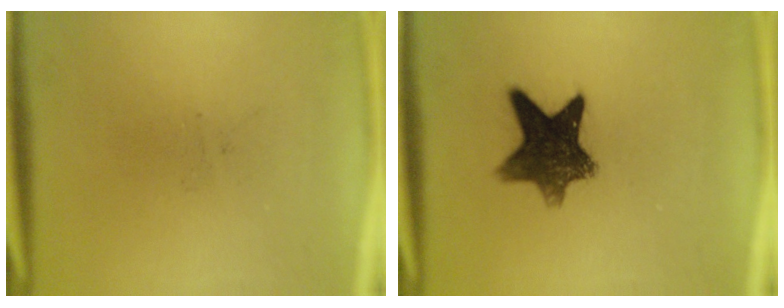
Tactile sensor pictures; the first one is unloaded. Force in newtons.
{"total": 10.2}